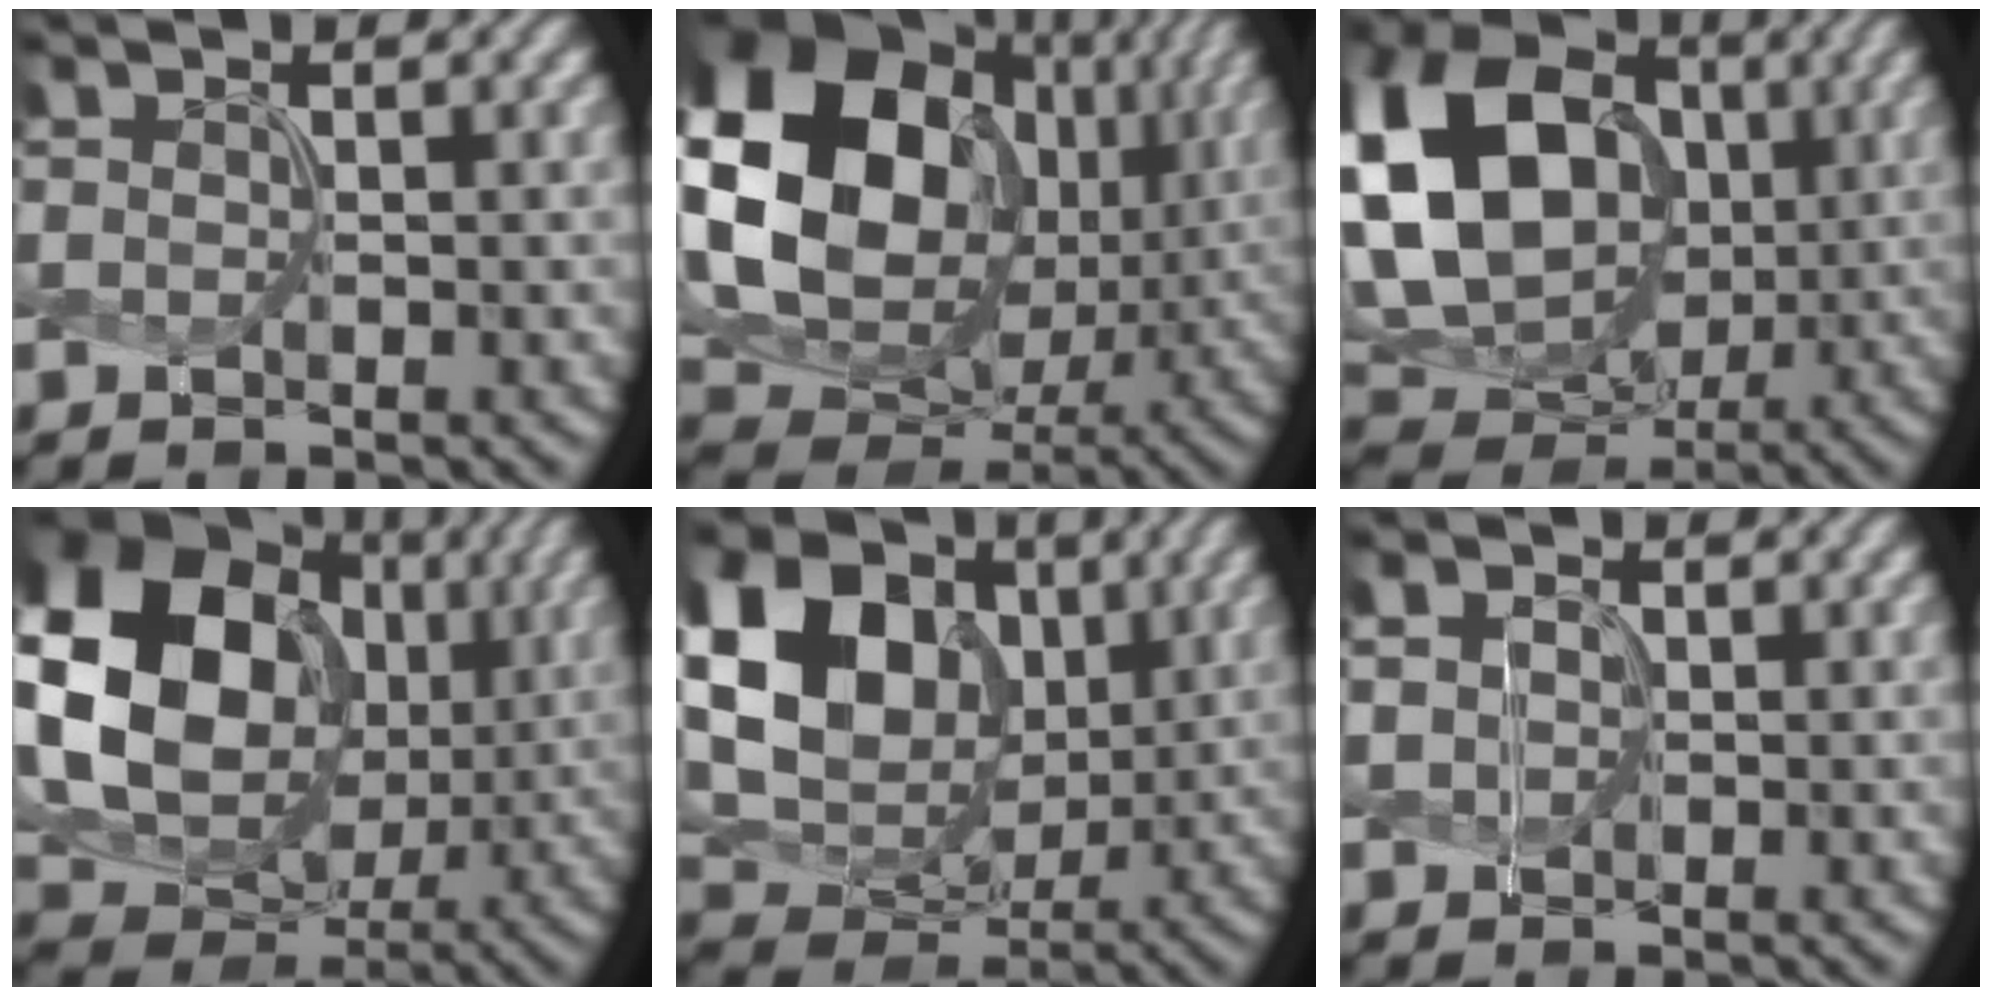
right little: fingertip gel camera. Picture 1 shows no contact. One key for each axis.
{"total": 20.1, "fx": 3.7, "fy": 16.1, "fz": 11.5, "tx": -0.279, "ty": -0.002, "tz": 0.107}
{"total": 17.1, "fx": 2.6, "fy": 13.3, "fz": 10.3, "tx": -0.240, "ty": 0.034, "tz": 0.076}
{"total": 18.3, "fx": 2.9, "fy": 14.9, "fz": 10.4, "tx": -0.261, "ty": 0.006, "tz": 0.089}
{"total": 14.4, "fx": 3.0, "fy": 11.1, "fz": 8.7, "tx": -0.206, "ty": 0.030, "tz": 0.075}
{"total": 0.7, "fx": -0.3, "fy": 0.2, "fz": -0.5, "tx": -0.013, "ty": 0.000, "tz": 0.023}